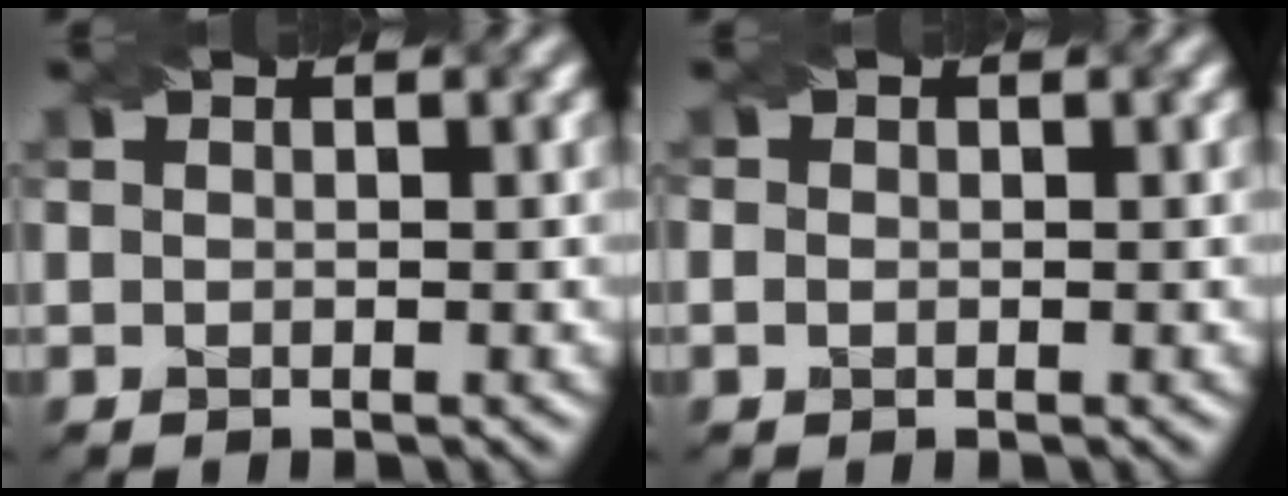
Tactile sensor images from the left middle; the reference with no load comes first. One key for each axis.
{"total": 0.8, "fx": -0.1, "fy": 0.7, "fz": 0.3, "tx": -0.004, "ty": 0.000, "tz": -0.008}